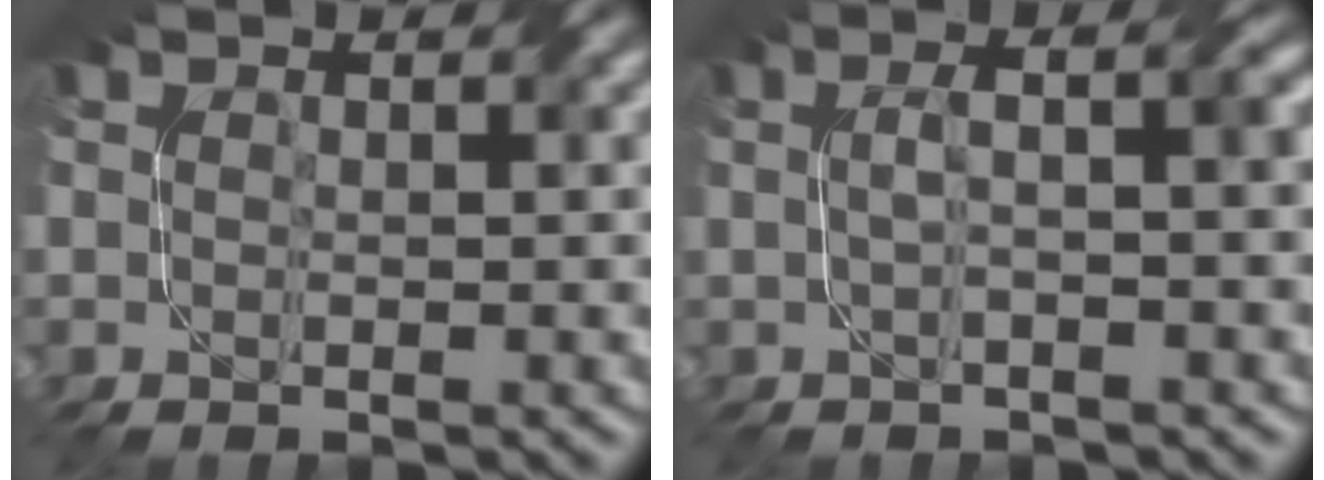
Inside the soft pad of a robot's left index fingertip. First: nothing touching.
{"total": 3.6, "force": [0.2, 1.2, 3.4], "torque": [-0.050, 0.016, 0.004]}